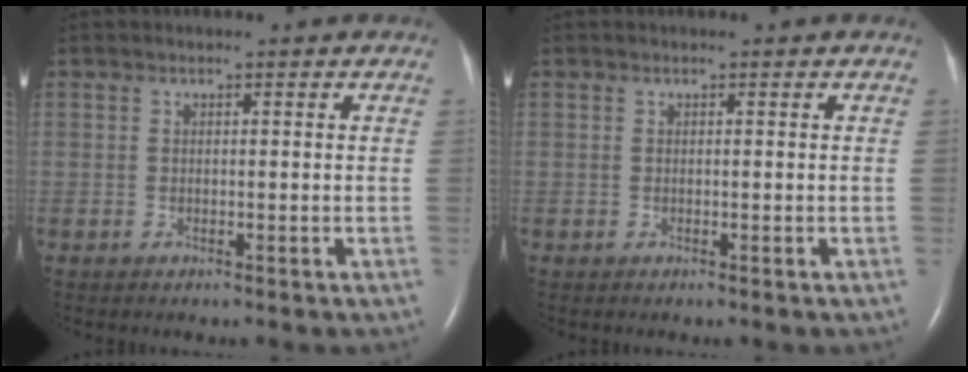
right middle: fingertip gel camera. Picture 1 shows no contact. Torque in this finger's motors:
{"motor_torque": [-0.07, 0.20, 0.04, 0.01]}